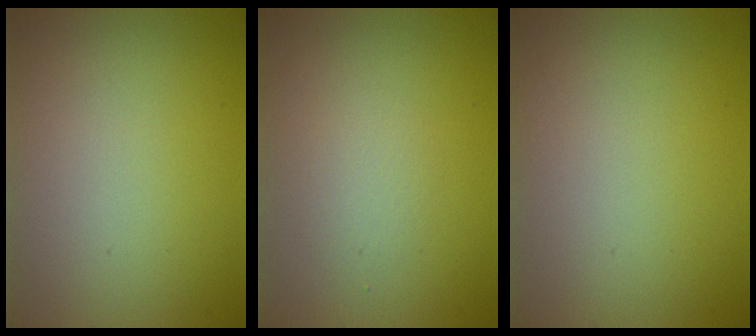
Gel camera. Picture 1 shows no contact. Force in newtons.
{"total": 1.3, "press": 1.3, "slide": 0.0}
{"total": 0.0}